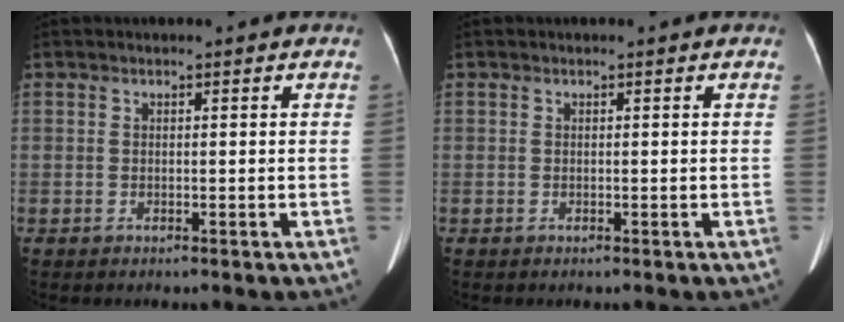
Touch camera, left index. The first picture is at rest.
{"total": 0.0}